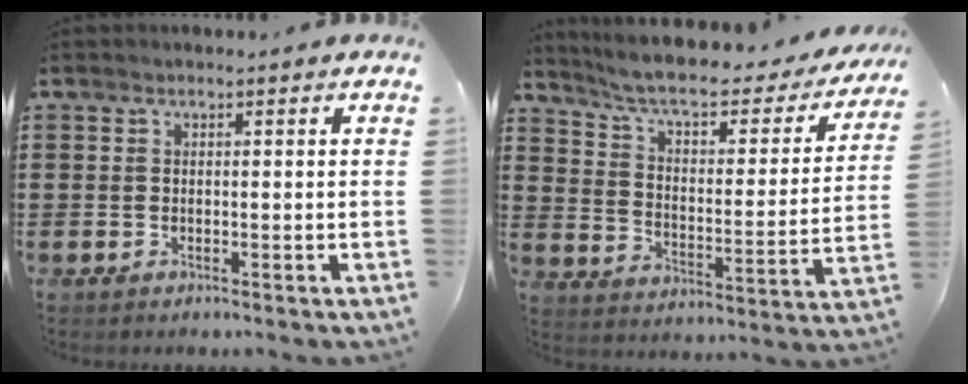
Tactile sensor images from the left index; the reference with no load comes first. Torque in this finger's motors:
{"motor_torque": [2.14, 0.00, 0.24, 0.00]}